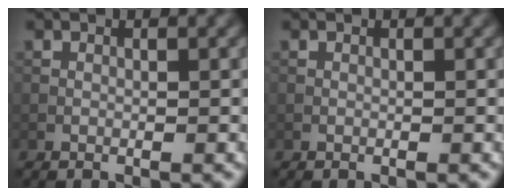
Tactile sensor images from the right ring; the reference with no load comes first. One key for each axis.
{"total": 0.0}